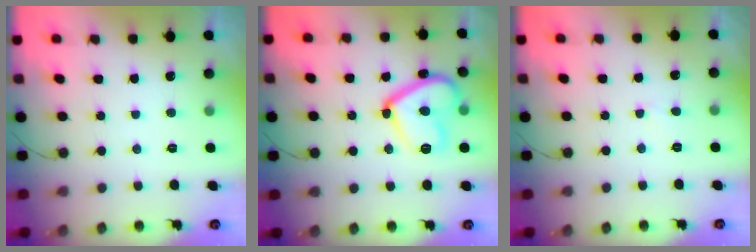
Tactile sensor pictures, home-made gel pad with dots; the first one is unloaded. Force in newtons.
{"total": 16.4, "press": 16.3, "slide": 1.4}
{"total": 3.0, "press": 3.0, "slide": 0.3}